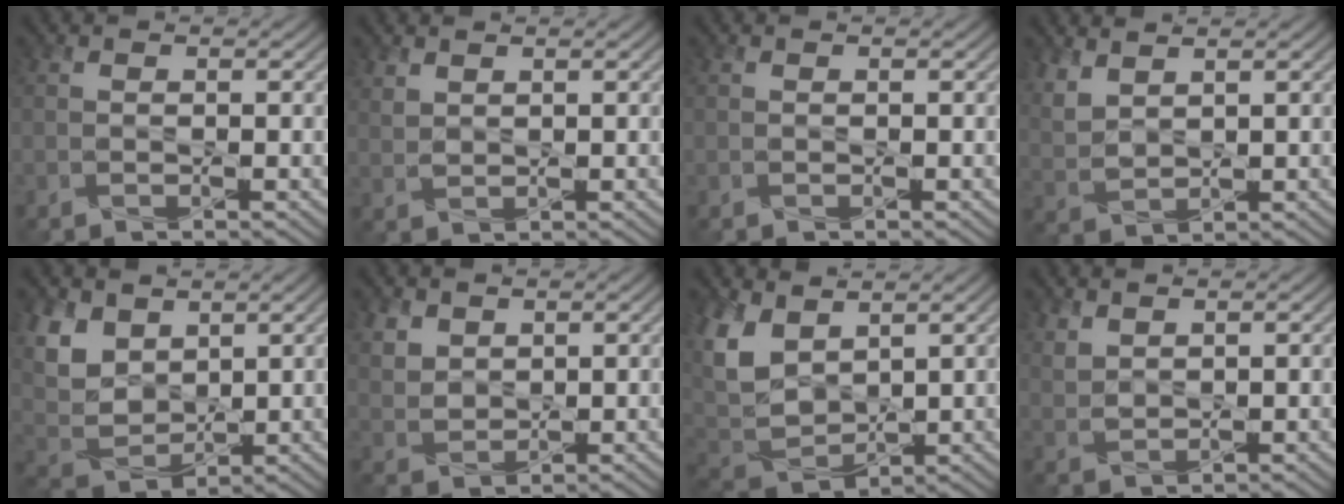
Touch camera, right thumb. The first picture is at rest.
{"total": 1.7, "force": [1.4, 0.7, 0.7], "torque": [-0.022, -0.001, 0.036]}
{"total": 0.0}
{"total": 4.1, "force": [2.9, 1.9, 2.3], "torque": [-0.068, 0.001, 0.069]}
{"total": 8.6, "force": [4.2, 5.6, 5.0], "torque": [-0.151, 0.003, 0.088]}
{"total": 4.1, "force": [2.5, 2.7, 1.8], "torque": [-0.056, -0.006, 0.057]}
{"total": 8.9, "force": [3.8, 5.4, 6.0], "torque": [-0.178, 0.005, 0.075]}
{"total": 2.6, "force": [2.0, 1.2, 1.2], "torque": [-0.037, -0.001, 0.050]}